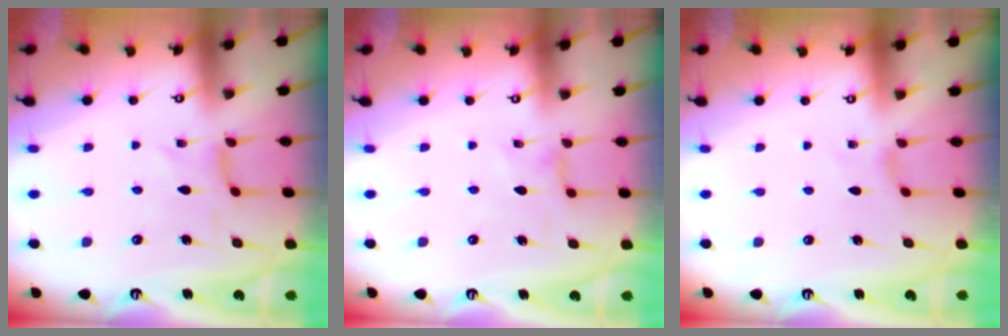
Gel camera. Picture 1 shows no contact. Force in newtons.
{"total": 1.4, "press": 1.3, "slide": 0.3}
{"total": 0.7, "press": 0.6, "slide": 0.3}